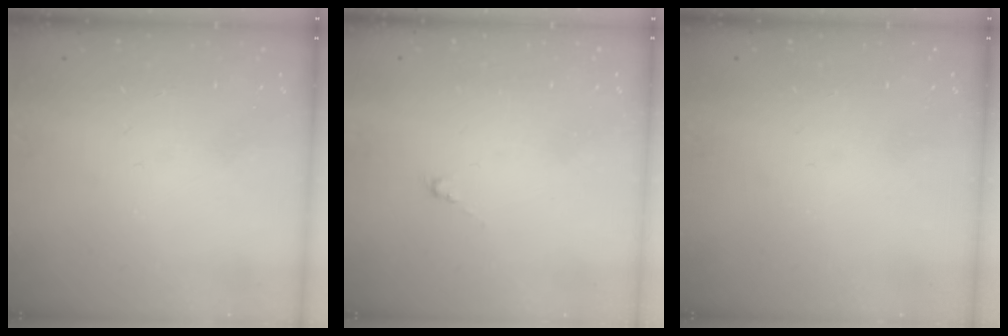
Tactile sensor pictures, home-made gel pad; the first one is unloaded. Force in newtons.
{"total": 0.0}
{"total": 0.0}